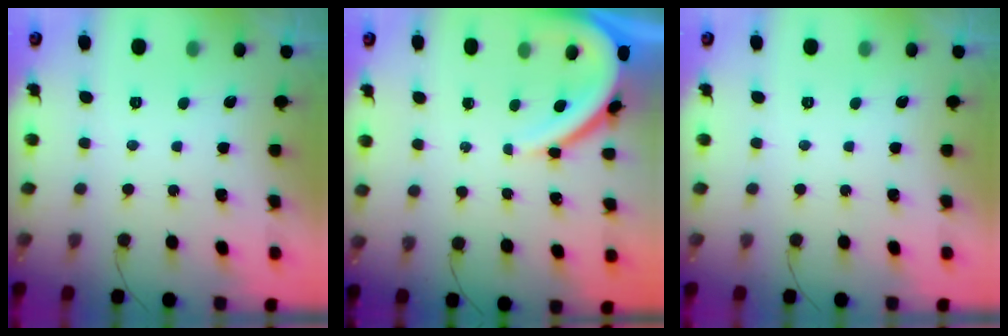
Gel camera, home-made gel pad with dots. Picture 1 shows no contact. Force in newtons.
{"total": 9.2, "press": 9.1, "slide": 0.9}
{"total": 0.0}